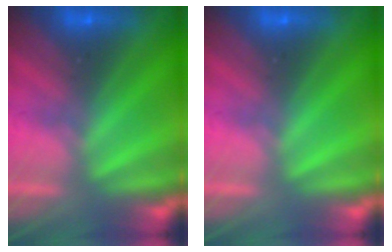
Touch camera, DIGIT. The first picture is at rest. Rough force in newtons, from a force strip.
{"total": 0.0}